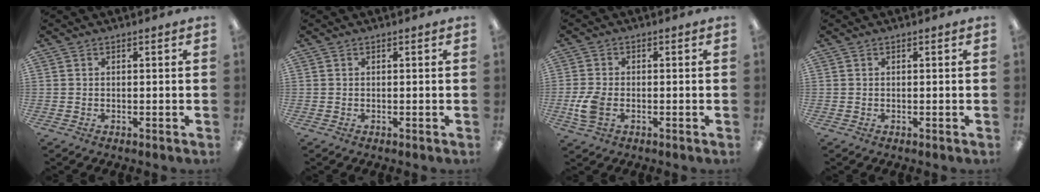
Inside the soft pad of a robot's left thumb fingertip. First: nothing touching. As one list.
[{"total": 0.0}, {"total": 6.2, "force": [-1.6, 3.8, 4.6], "torque": [-0.098, -0.004, -0.032]}, {"total": 0.0}]